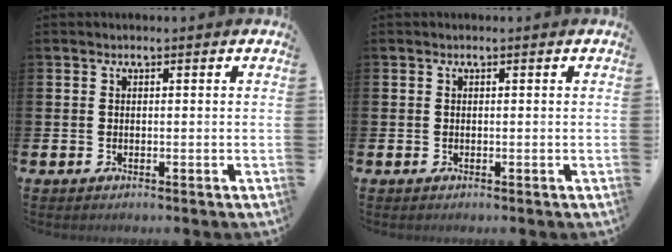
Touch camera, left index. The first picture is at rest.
{"total": 0.0}